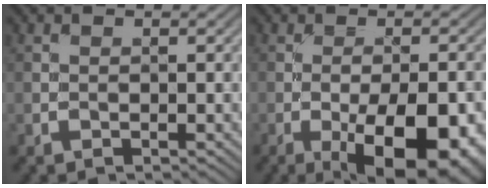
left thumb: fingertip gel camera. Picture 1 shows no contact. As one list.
[{"total": 13.4, "force": [-5.6, 5.2, 11.0], "torque": [-0.143, -0.008, -0.067]}]